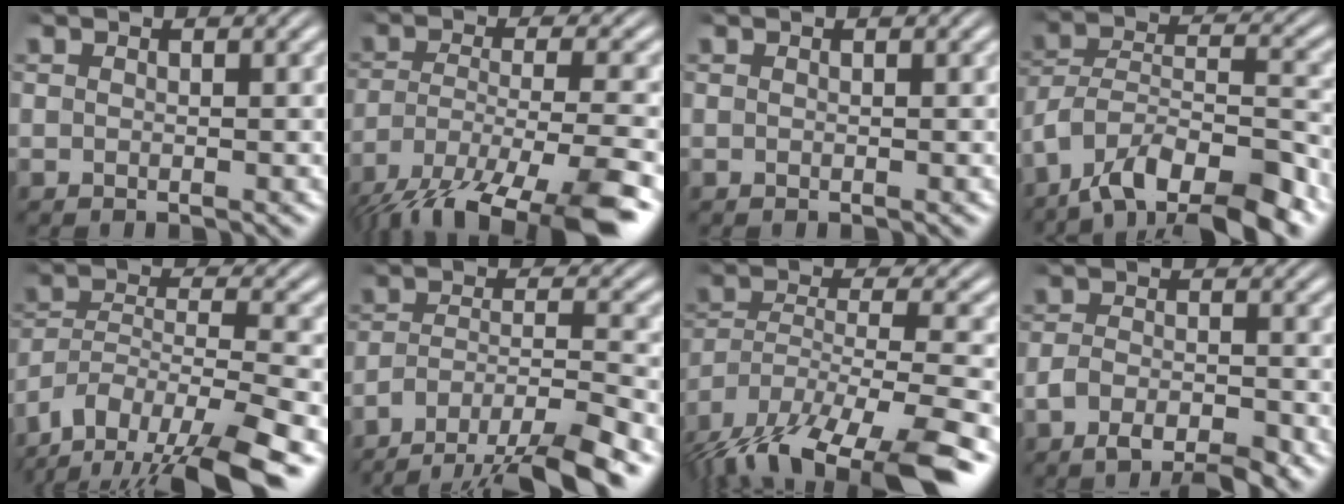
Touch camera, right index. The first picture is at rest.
{"total": 11.0, "force": [-6.7, 4.8, 7.3], "torque": [-0.146, -0.064, -0.071]}
{"total": 0.0}
{"total": 9.8, "force": [-4.5, 6.4, 5.8], "torque": [-0.108, -0.029, -0.071]}
{"total": 9.1, "force": [-4.5, 5.1, 6.0], "torque": [-0.123, -0.045, -0.057]}
{"total": 9.0, "force": [-5.9, 4.4, 5.2], "torque": [-0.082, -0.026, -0.088]}
{"total": 11.9, "force": [-7.4, 5.8, 7.3], "torque": [-0.149, -0.060, -0.091]}
{"total": 4.1, "force": [-3.2, 1.4, 2.2], "torque": [-0.038, -0.011, -0.053]}